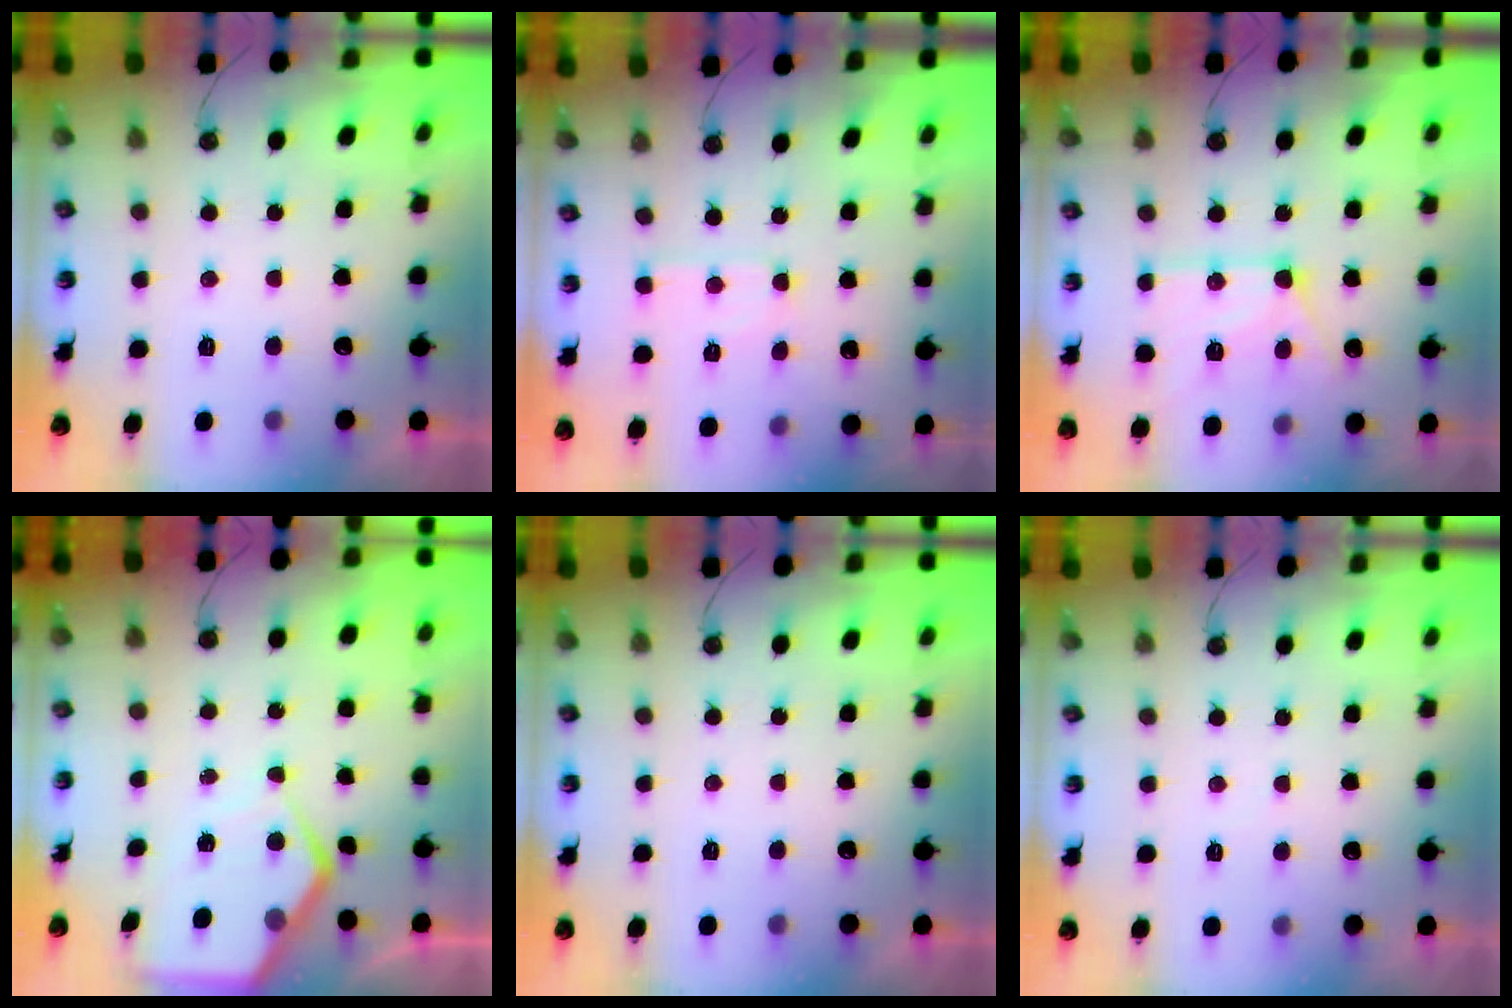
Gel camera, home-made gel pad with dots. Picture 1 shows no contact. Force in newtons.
{"total": 4.6, "press": 4.6, "slide": 0.1}
{"total": 13.8, "press": 13.8, "slide": 0.9}
{"total": 7.1, "press": 7.1, "slide": 0.5}
{"total": 0.0}
{"total": 3.0, "press": 3.0, "slide": 0.4}